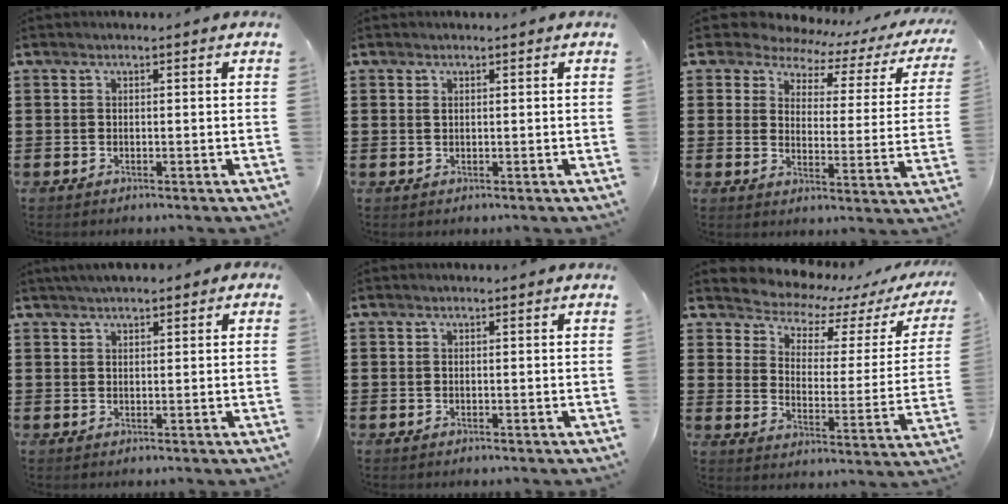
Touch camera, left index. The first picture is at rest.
{"total": 0.7, "force": [0.3, 0.5, 0.4], "torque": [-0.010, 0.002, 0.005]}
{"total": 4.8, "force": [4.2, 2.1, 1.1], "torque": [-0.045, -0.028, 0.068]}
{"total": 2.0, "force": [1.6, 0.6, 1.1], "torque": [-0.025, 0.005, 0.031]}
{"total": 0.0}
{"total": 4.3, "force": [4.1, 1.4, 0.7], "torque": [-0.046, -0.037, 0.063]}